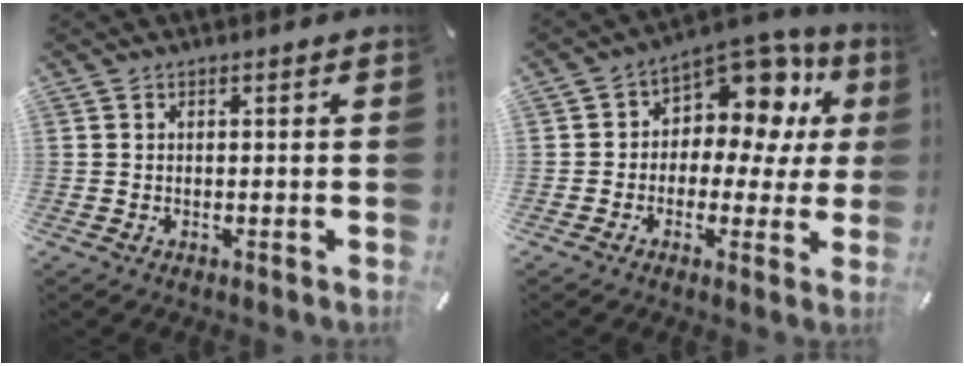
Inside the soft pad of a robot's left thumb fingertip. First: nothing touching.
{"total": 11.4, "force": [4.9, 7.8, 6.6], "torque": [-0.091, -0.043, 0.088]}